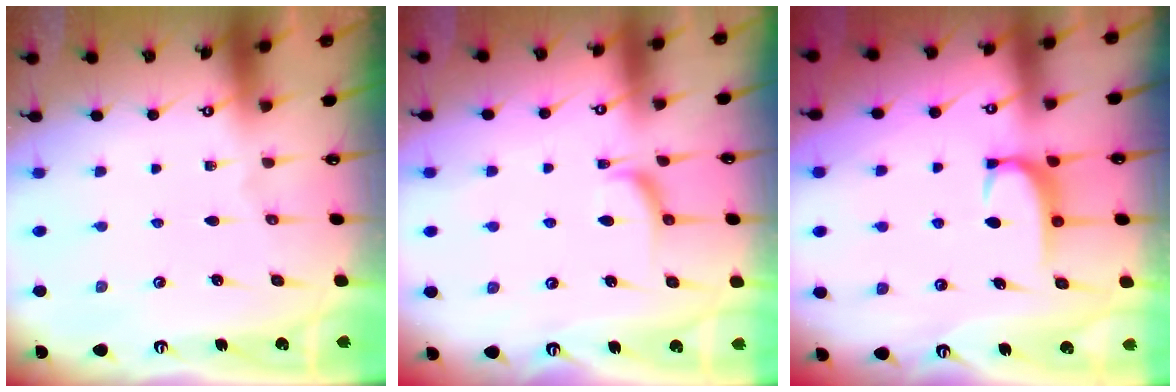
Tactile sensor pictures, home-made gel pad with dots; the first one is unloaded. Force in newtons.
{"total": 2.7, "press": 2.6, "slide": 0.5}
{"total": 2.1, "press": 2.1, "slide": 0.1}